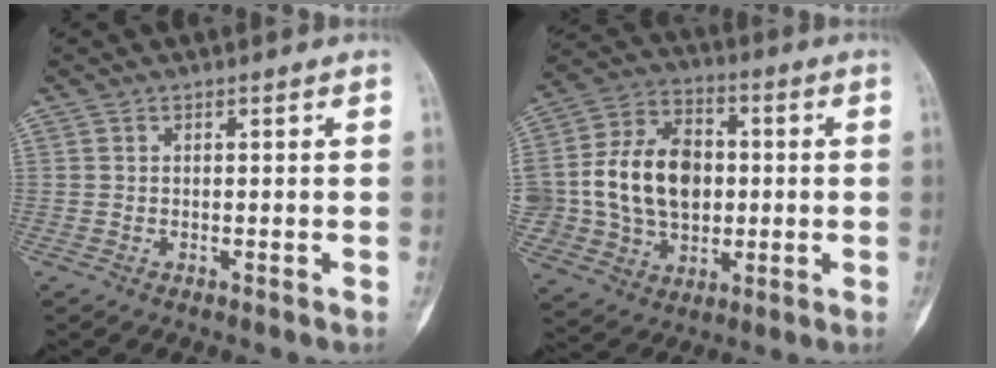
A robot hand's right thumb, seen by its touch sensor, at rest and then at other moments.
{"total": 18.3, "force": [0.4, 13.8, 12.1], "torque": [-0.191, 0.023, 0.018]}